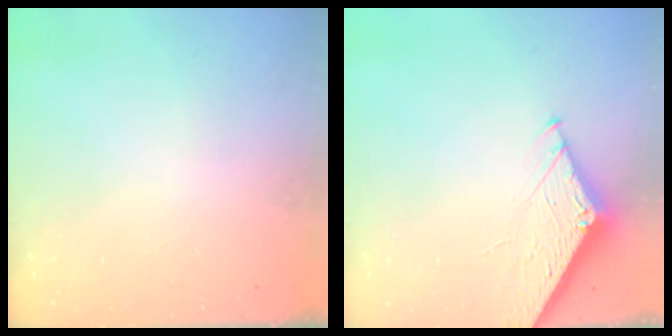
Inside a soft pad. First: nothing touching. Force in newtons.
{"total": 4.7, "press": 4.7, "slide": 0.5}